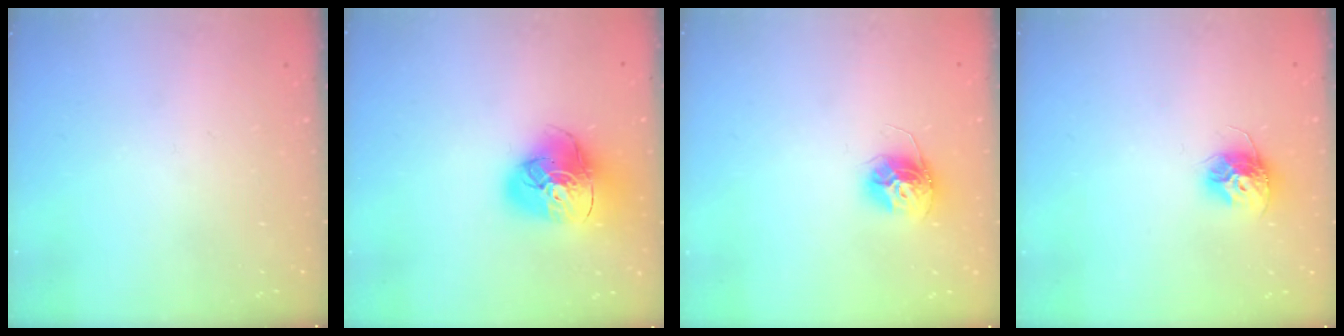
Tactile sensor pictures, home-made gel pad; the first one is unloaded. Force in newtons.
{"total": 15.5, "press": 15.4, "slide": 1.8}
{"total": 11.9, "press": 11.9, "slide": 1.0}
{"total": 10.3, "press": 10.3, "slide": 0.7}